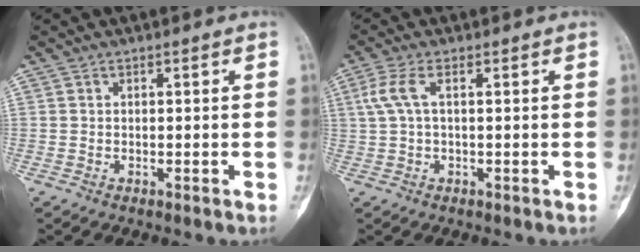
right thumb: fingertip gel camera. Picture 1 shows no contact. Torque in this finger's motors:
{"motor_torque": [0.01, 0.64, 0.36, -0.15, 0.02]}